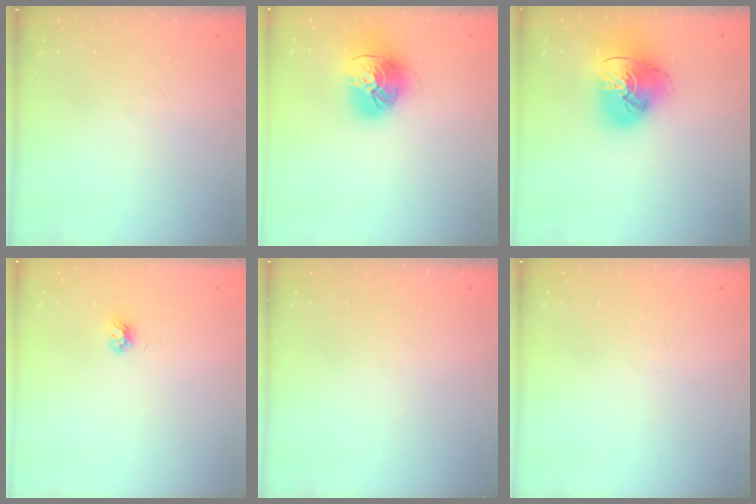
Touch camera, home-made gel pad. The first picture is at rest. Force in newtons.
{"total": 16.2, "press": 16.1, "slide": 2.0}
{"total": 16.7, "press": 16.5, "slide": 2.0}
{"total": 3.8, "press": 3.8, "slide": 0.5}
{"total": 0.0}
{"total": 0.0}